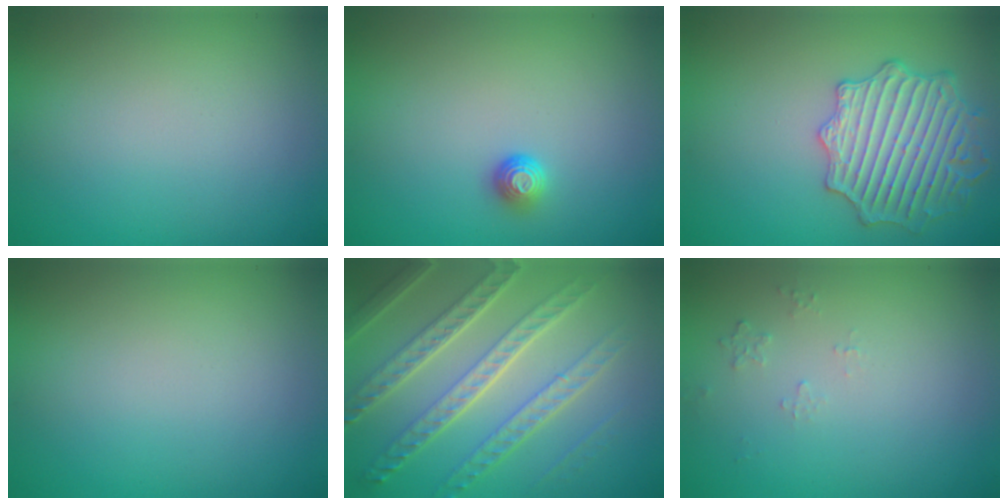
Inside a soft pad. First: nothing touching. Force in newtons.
{"total": 1.2, "press": 1.0, "slide": 0.6}
{"total": 5.0, "press": 4.8, "slide": 1.4}
{"total": 0.0}
{"total": 7.7, "press": 5.6, "slide": 5.3}
{"total": 0.6, "press": 0.4, "slide": 0.5}